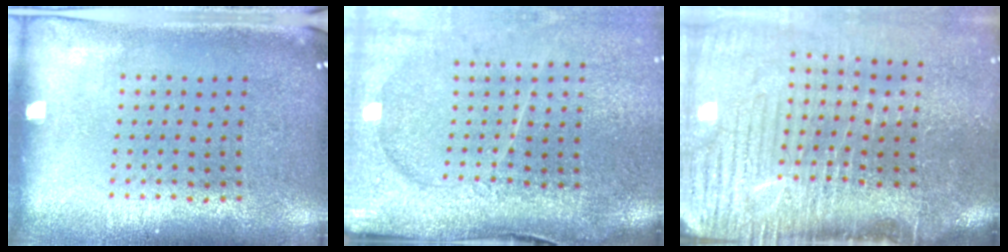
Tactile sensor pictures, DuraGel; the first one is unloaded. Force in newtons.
{"total": 4.6, "press": 3.6, "slide": 2.8}
{"total": 5.1, "press": 4.2, "slide": 2.9}